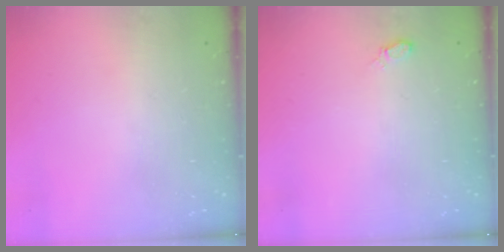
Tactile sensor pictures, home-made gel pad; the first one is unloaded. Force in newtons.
{"total": 10.5, "press": 4.9, "slide": 9.4}